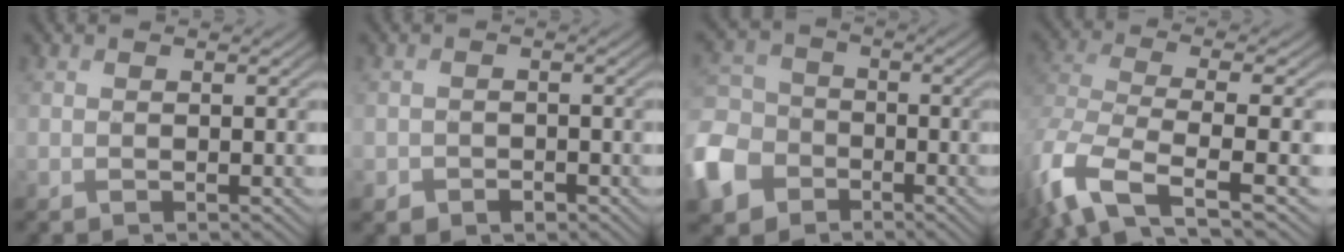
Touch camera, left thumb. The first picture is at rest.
{"total": 2.0, "force": [-1.1, 1.6, 0.6], "torque": [-0.006, -0.007, -0.022]}
{"total": 10.6, "force": [-5.2, 8.0, 4.8], "torque": [-0.154, -0.022, -0.118]}
{"total": 10.4, "force": [-4.9, 4.0, 8.3], "torque": [-0.205, -0.026, -0.098]}